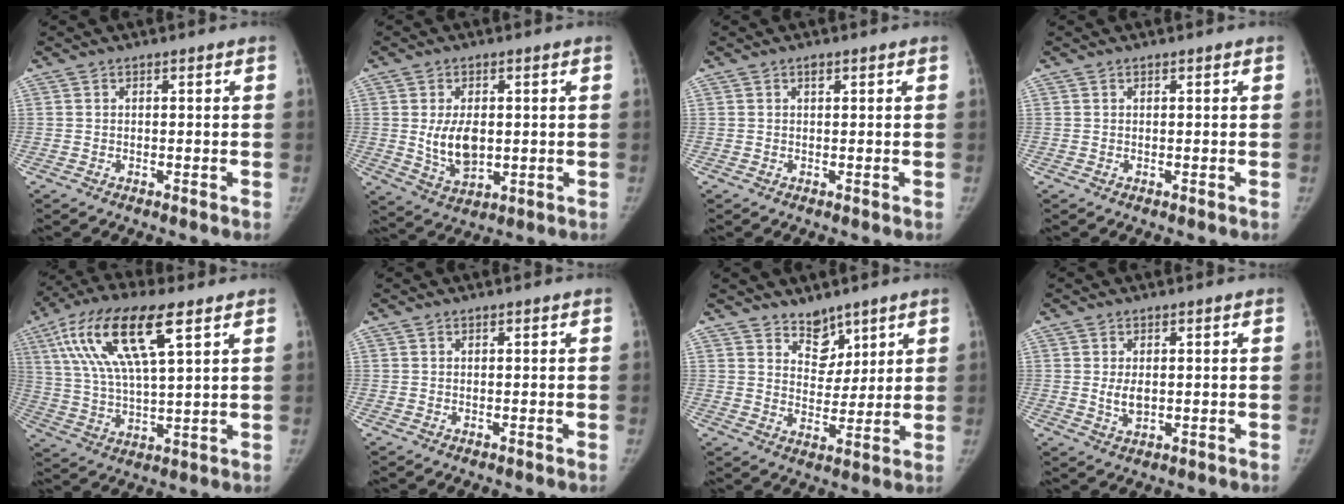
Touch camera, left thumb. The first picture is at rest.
{"total": 8.1, "force": [0.4, 4.9, 6.4], "torque": [-0.100, -0.013, 0.019]}
{"total": 0.9, "force": [0.5, 0.5, 0.6], "torque": [-0.006, -0.002, 0.007]}
{"total": 0.0}
{"total": 18.0, "force": [7.9, 5.7, 15.1], "torque": [-0.300, -0.007, 0.146]}
{"total": 0.0}
{"total": 6.5, "force": [5.0, 3.8, 1.6], "torque": [0.010, -0.039, 0.089]}
{"total": 3.3, "force": [0.3, 2.0, 2.7], "torque": [-0.044, -0.008, 0.012]}